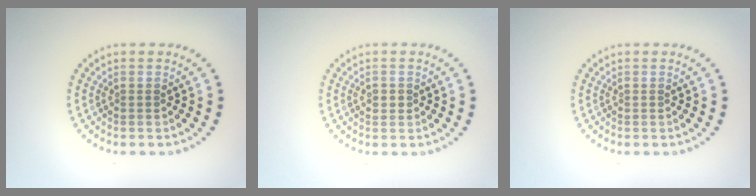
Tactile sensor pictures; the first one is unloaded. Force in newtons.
{"total": 1.0, "press": 1.0, "slide": 0.3}
{"total": 0.0}